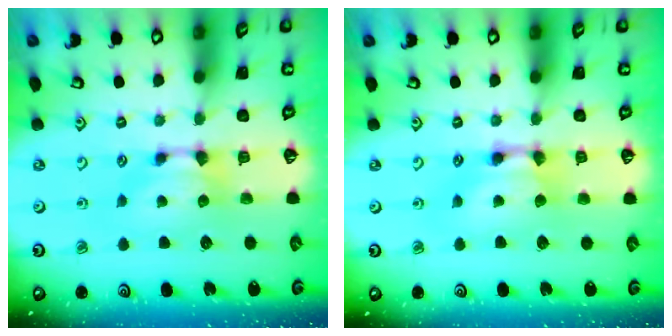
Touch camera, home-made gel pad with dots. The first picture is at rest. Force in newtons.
{"total": 1.7, "press": 1.7, "slide": 0.1}